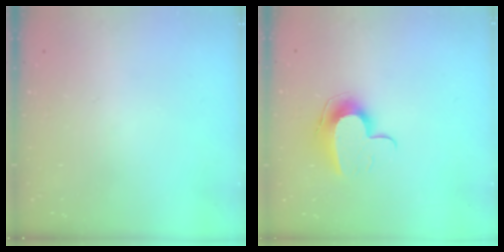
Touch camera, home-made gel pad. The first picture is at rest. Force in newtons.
{"total": 10.3, "press": 10.3, "slide": 0.4}